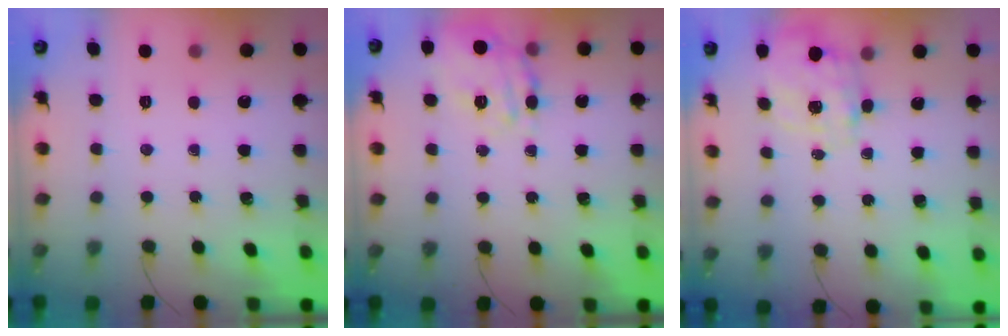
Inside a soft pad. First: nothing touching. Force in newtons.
{"total": 9.6, "press": 9.4, "slide": 1.8}
{"total": 2.5, "press": 2.3, "slide": 1.0}